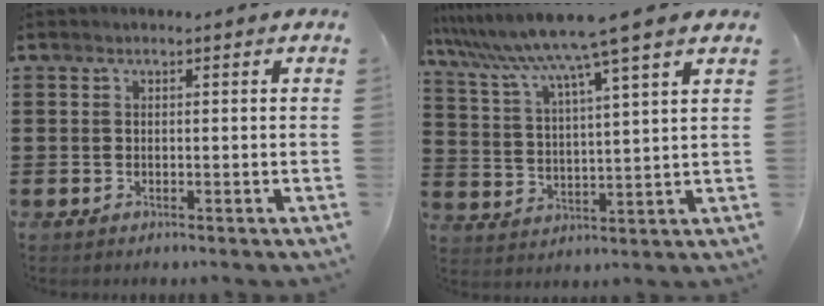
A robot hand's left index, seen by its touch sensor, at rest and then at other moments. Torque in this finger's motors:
{"motor_torque": [2.14, 0.00, 1.05, 0.21]}